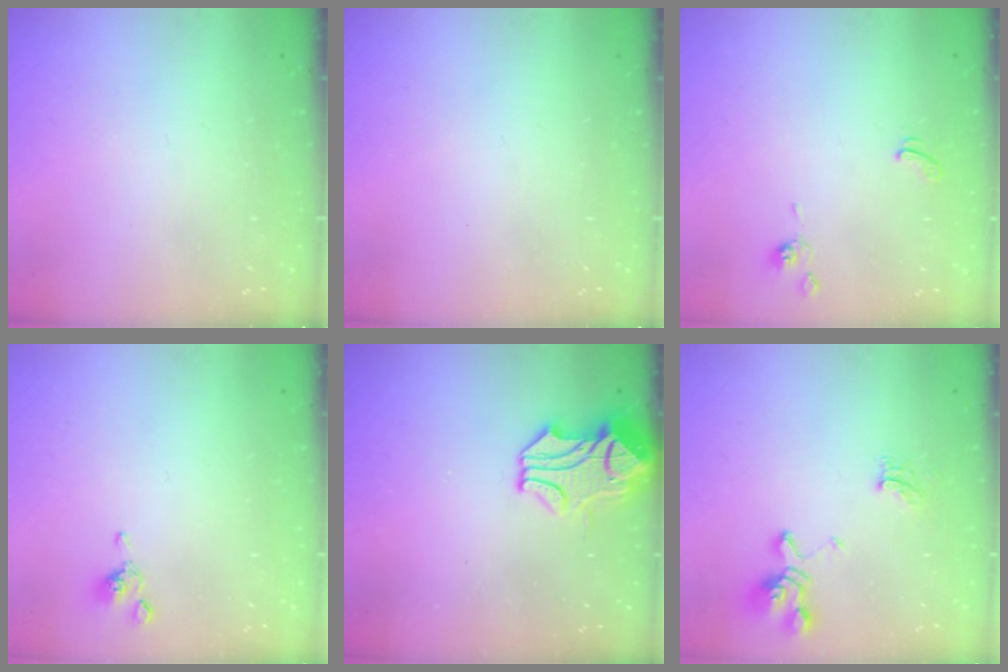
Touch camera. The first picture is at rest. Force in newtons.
{"total": 0.0}
{"total": 1.7, "press": 1.6, "slide": 0.3}
{"total": 2.4, "press": 2.3, "slide": 0.8}
{"total": 2.3, "press": 1.7, "slide": 1.6}
{"total": 5.7, "press": 5.6, "slide": 1.1}